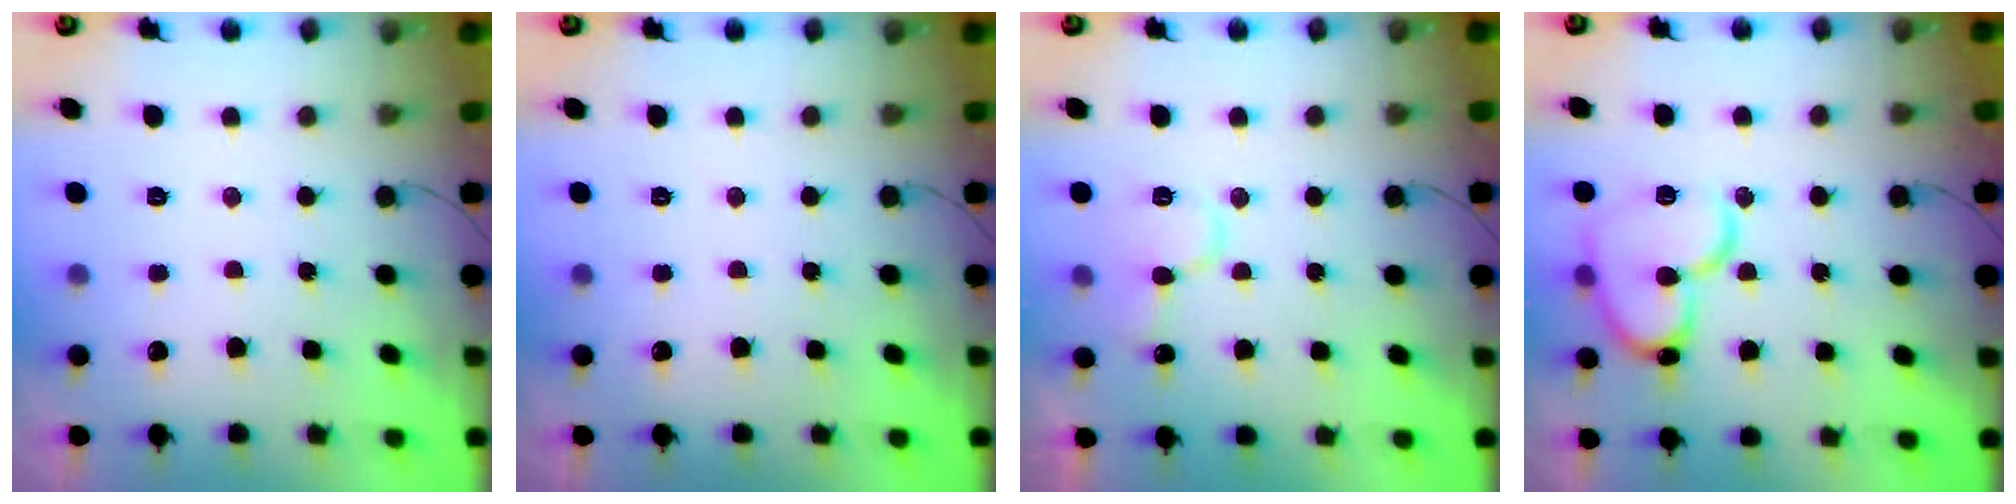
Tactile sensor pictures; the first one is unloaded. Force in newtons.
{"total": 0.0}
{"total": 10.4, "press": 10.3, "slide": 1.3}
{"total": 15.8, "press": 15.7, "slide": 1.4}